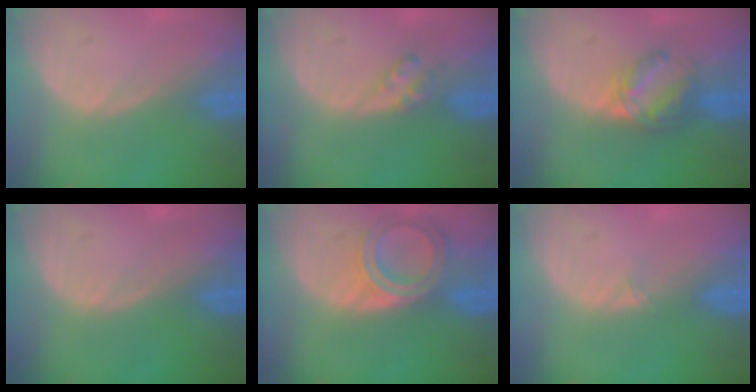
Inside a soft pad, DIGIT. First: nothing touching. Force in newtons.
{"total": 2.4, "press": 2.4, "slide": 0.2}
{"total": 6.1, "press": 5.3, "slide": 3.1}
{"total": 0.0}
{"total": 6.4, "press": 5.8, "slide": 2.9}
{"total": 0.9, "press": 0.6, "slide": 0.7}